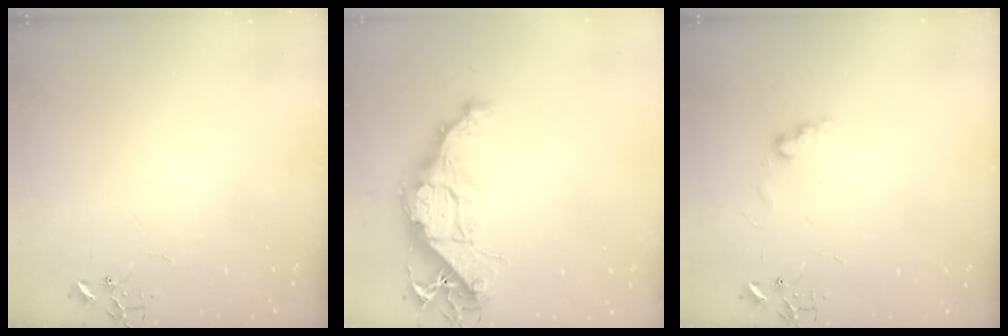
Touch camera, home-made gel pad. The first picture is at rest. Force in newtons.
{"total": 13.4, "press": 13.4, "slide": 1.1}
{"total": 6.4, "press": 6.4, "slide": 0.5}